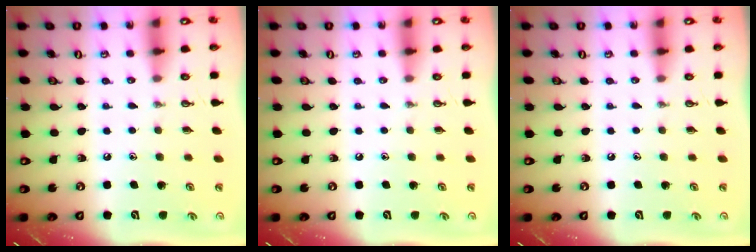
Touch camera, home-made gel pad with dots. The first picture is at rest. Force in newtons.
{"total": 0.0}
{"total": 0.0}